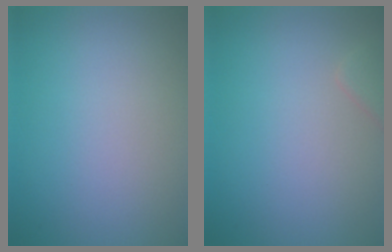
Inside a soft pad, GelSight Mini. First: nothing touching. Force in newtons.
{"total": 1.2, "press": 1.2, "slide": 0.0}